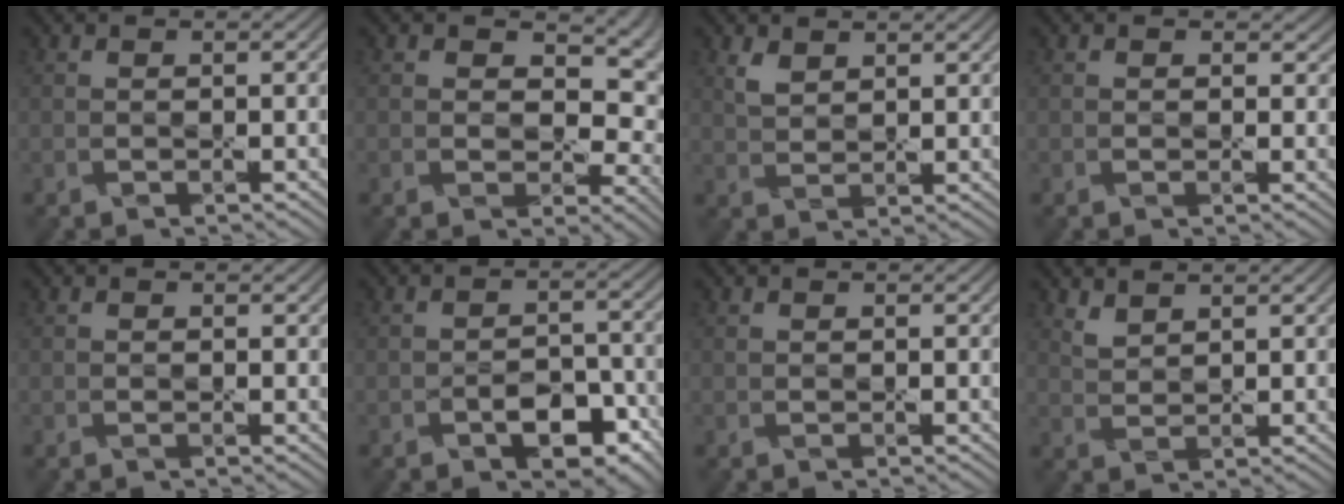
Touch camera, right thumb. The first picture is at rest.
{"total": 8.8, "force": [0.6, 6.2, 6.2], "torque": [-0.086, 0.002, 0.021]}
{"total": 3.0, "force": [1.9, 1.7, 1.6], "torque": [-0.042, -0.005, 0.042]}
{"total": 1.4, "force": [0.4, 1.2, 0.7], "torque": [-0.019, -0.007, 0.002]}
{"total": 0.7, "force": [0.3, 0.6, 0.4], "torque": [-0.008, -0.005, 0.005]}
{"total": 5.4, "force": [-2.5, 3.0, 3.7], "torque": [-0.052, -0.001, -0.041]}
{"total": 0.8, "force": [0.5, 0.5, 0.4], "torque": [-0.010, -0.003, 0.012]}
{"total": 2.9, "force": [2.3, 1.2, 1.3], "torque": [-0.034, -0.004, 0.053]}